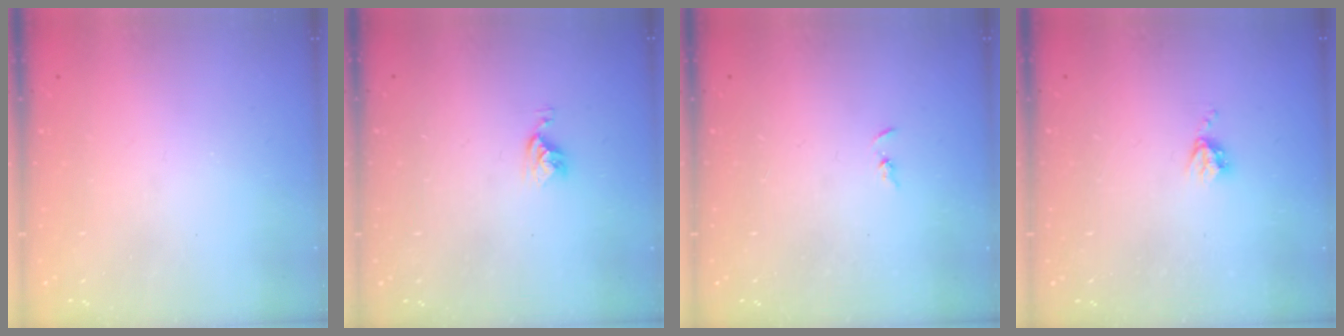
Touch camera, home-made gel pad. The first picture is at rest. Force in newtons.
{"total": 5.2, "press": 5.2, "slide": 0.6}
{"total": 1.3, "press": 1.2, "slide": 0.3}
{"total": 3.8, "press": 3.7, "slide": 0.5}